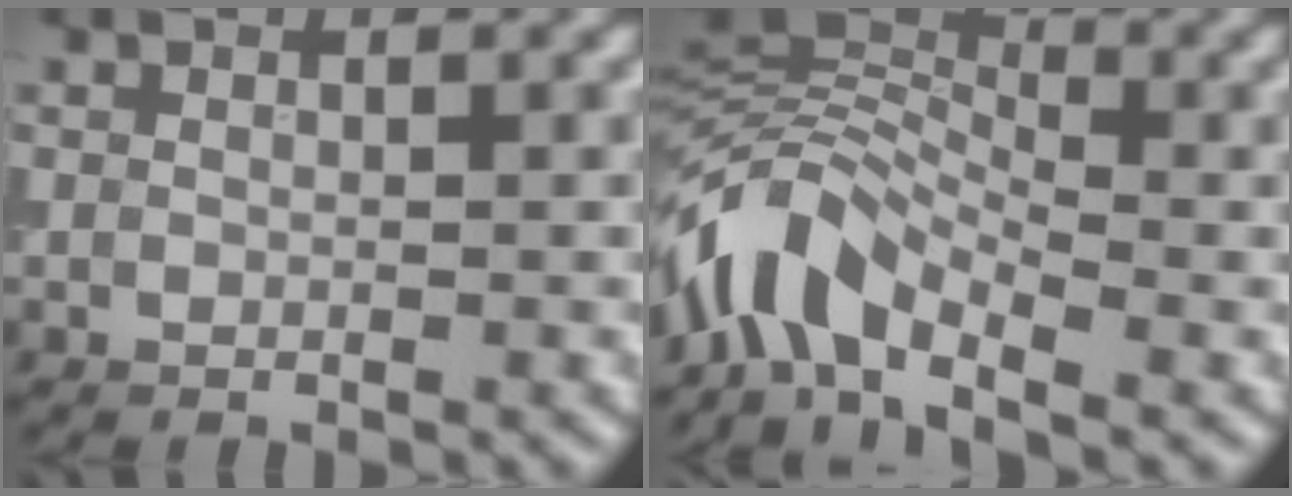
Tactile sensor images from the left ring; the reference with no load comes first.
{"total": 7.6, "force": [-4.0, 4.1, 5.0], "torque": [-0.087, 0.013, -0.096]}